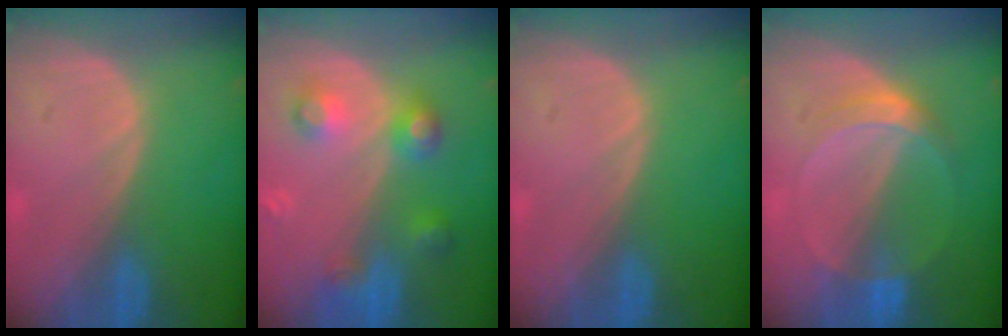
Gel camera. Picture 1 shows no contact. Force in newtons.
{"total": 6.1, "press": 6.1, "slide": 0.4}
{"total": 0.0}
{"total": 5.1, "press": 4.7, "slide": 2.0}